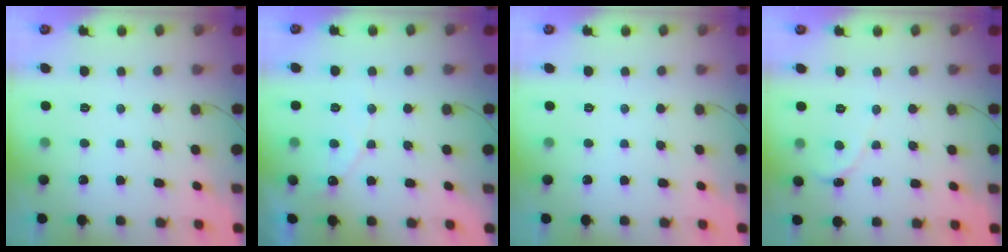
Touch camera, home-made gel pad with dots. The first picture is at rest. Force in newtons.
{"total": 5.3, "press": 5.3, "slide": 0.4}
{"total": 0.0}
{"total": 0.0}